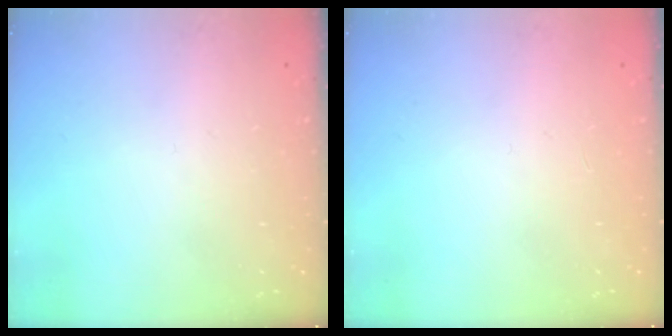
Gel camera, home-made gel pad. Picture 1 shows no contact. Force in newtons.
{"total": 0.0}